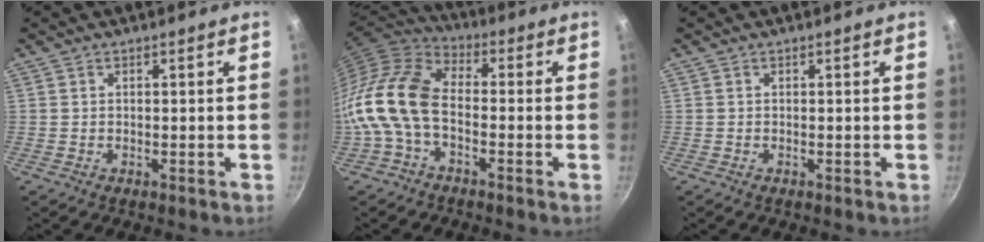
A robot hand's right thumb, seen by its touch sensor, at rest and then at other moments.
{"total": 12.8, "force": [-3.3, 7.6, 9.7], "torque": [-0.183, 0.040, -0.085]}
{"total": 0.0}